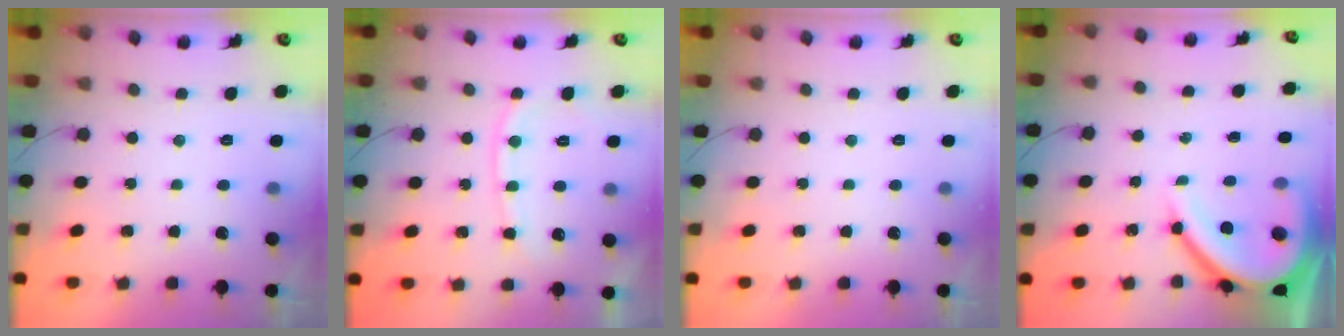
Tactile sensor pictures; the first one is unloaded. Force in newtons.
{"total": 10.7, "press": 10.6, "slide": 1.5}
{"total": 0.0}
{"total": 12.9, "press": 12.8, "slide": 1.6}